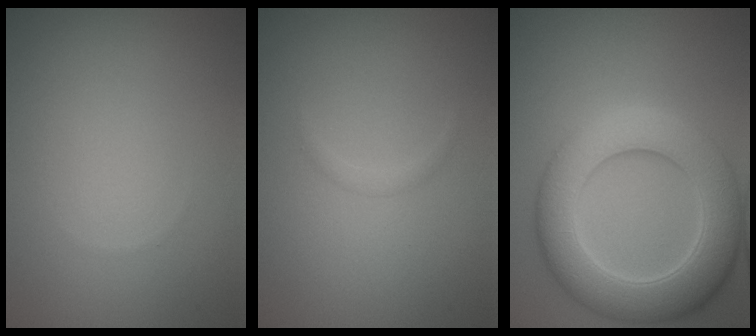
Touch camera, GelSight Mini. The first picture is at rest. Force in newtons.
{"total": 0.5, "press": 0.5, "slide": 0.0}
{"total": 8.4, "press": 8.4, "slide": 0.3}